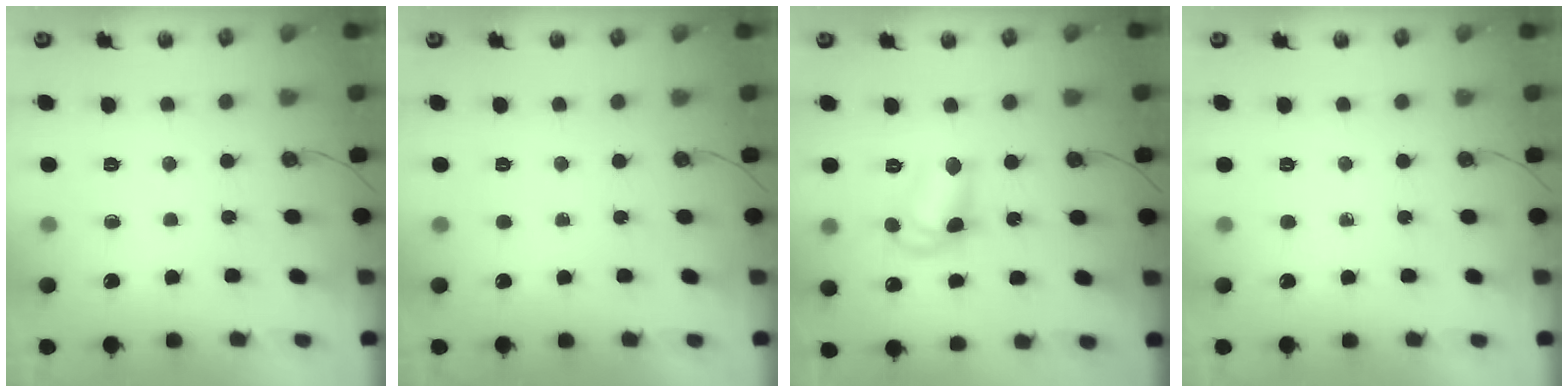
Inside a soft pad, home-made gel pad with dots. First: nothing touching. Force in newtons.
{"total": 0.0}
{"total": 10.9, "press": 10.9, "slide": 0.6}
{"total": 0.0}